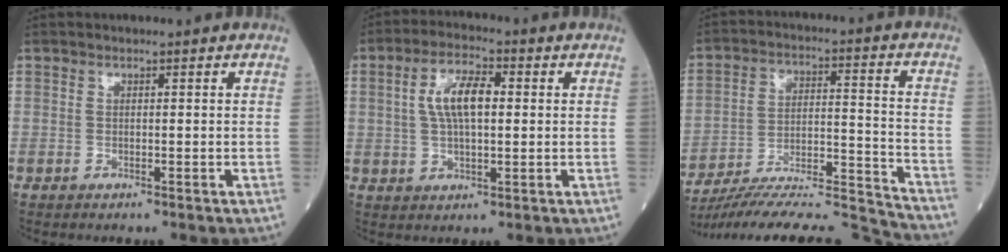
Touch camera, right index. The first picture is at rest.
{"total": 7.3, "force": [1.2, 2.5, 6.7], "torque": [-0.134, 0.016, 0.022]}
{"total": 19.4, "force": [-18.5, -0.6, 5.6], "torque": [-0.093, 0.007, -0.292]}